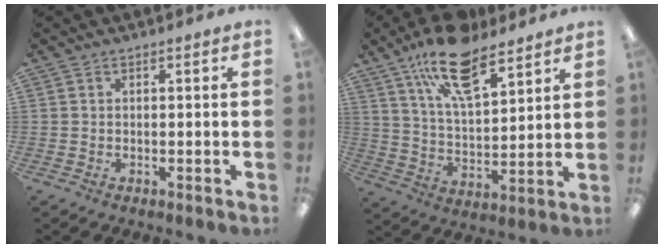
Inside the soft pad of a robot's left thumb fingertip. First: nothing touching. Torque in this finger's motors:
{"motor_torque": [0.23, 0.24, 1.41, -1.37, 0.25]}